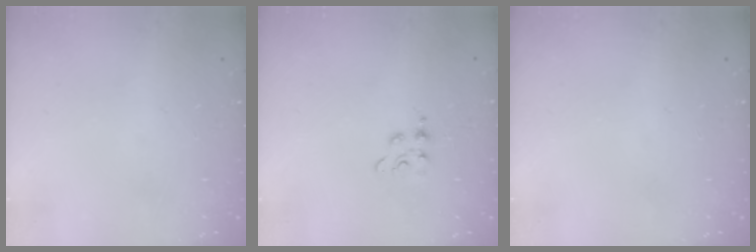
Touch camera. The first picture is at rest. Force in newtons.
{"total": 4.0, "press": 3.9, "slide": 0.5}
{"total": 0.0}